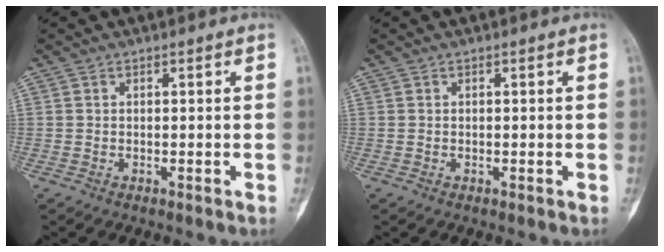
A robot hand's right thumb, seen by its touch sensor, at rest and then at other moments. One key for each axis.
{"total": 0.0}